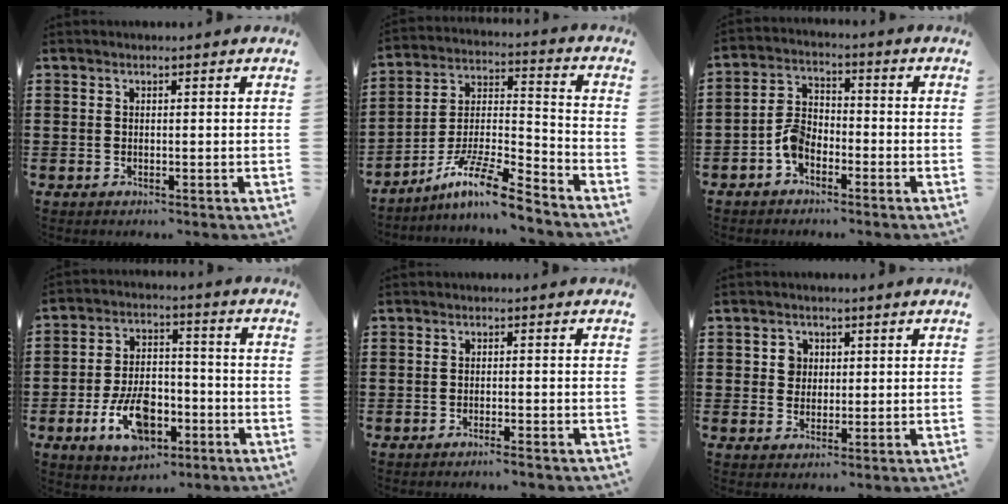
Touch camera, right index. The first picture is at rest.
{"total": 11.1, "force": [-9.0, 1.3, 6.4], "torque": [-0.117, 0.018, -0.177]}
{"total": 5.1, "force": [-2.5, 3.2, 3.2], "torque": [-0.077, 0.009, -0.052]}
{"total": 9.5, "force": [-4.1, 5.2, 6.8], "torque": [-0.133, 0.006, -0.076]}
{"total": 1.4, "force": [-1.3, -0.2, 0.5], "torque": [-0.010, 0.000, -0.024]}
{"total": 2.8, "force": [0.6, 2.5, 1.1], "torque": [-0.032, 0.011, 0.009]}